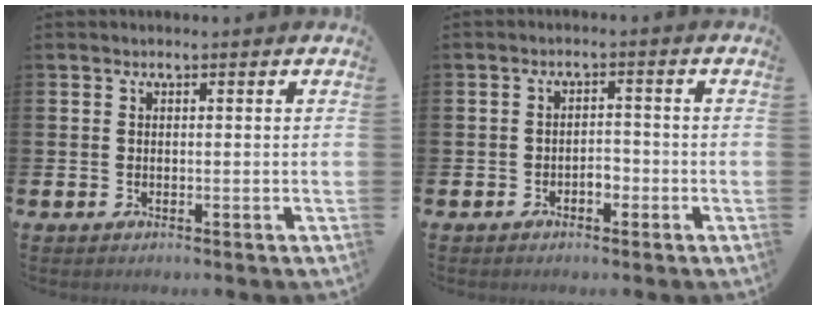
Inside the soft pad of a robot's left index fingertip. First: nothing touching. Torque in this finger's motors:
{"motor_torque": [0.02, 0.15, 0.03, 0.04]}